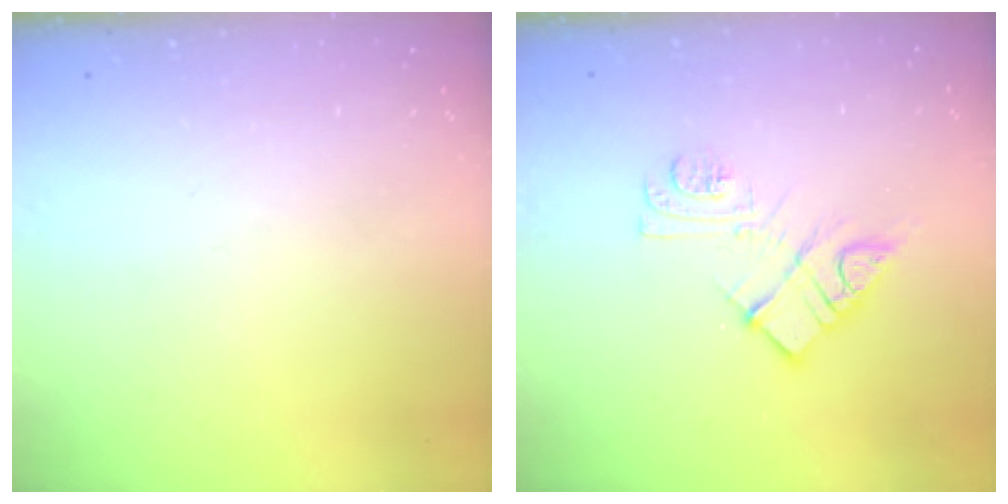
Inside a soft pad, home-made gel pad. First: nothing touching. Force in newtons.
{"total": 11.1, "press": 11.1, "slide": 0.5}